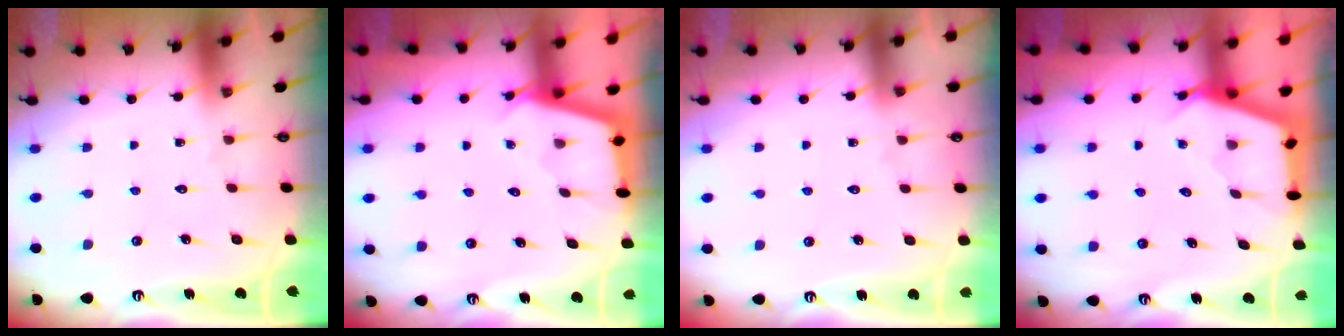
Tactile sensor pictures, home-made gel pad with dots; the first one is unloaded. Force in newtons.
{"total": 2.5, "press": 2.5, "slide": 0.1}
{"total": 4.7, "press": 4.6, "slide": 0.5}
{"total": 2.9, "press": 2.9, "slide": 0.3}